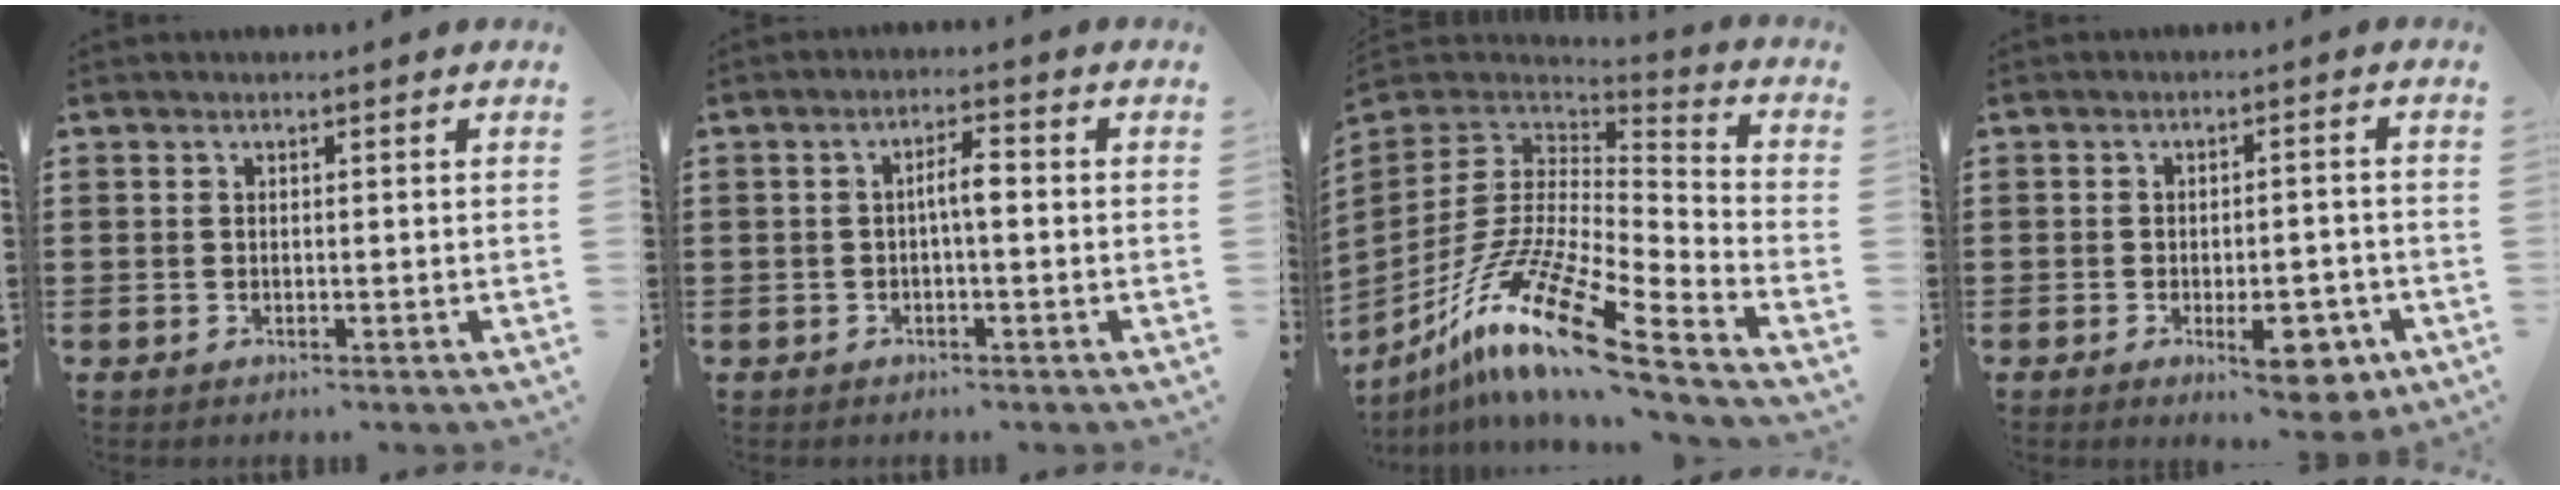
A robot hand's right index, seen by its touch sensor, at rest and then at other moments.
{"total": 3.2, "force": [-0.2, 0.7, 3.1], "torque": [-0.059, 0.007, -0.007]}
{"total": 16.7, "force": [-11.0, 2.9, 12.2], "torque": [-0.246, 0.019, -0.209]}
{"total": 7.2, "force": [-3.3, 2.7, 5.8], "torque": [-0.079, 0.002, -0.050]}